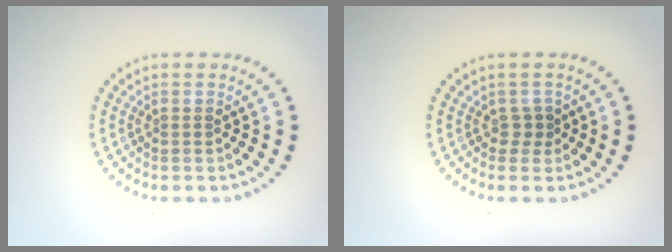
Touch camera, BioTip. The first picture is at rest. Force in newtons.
{"total": 1.0, "press": 0.8, "slide": 0.7}